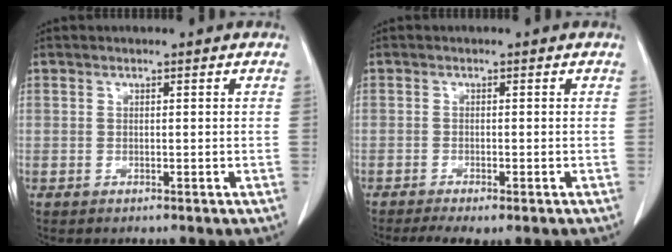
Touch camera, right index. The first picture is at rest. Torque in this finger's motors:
{"motor_torque": [0.49, -0.50, 0.18, 0.06]}